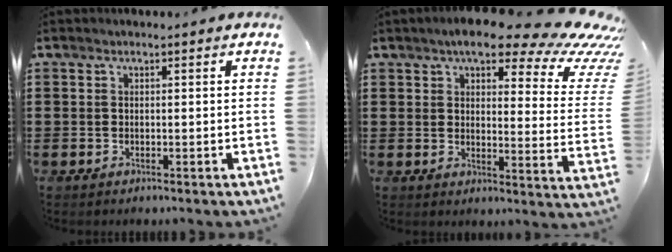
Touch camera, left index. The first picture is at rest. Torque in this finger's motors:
{"motor_torque": [2.14, 0.00, 0.88, 0.08]}